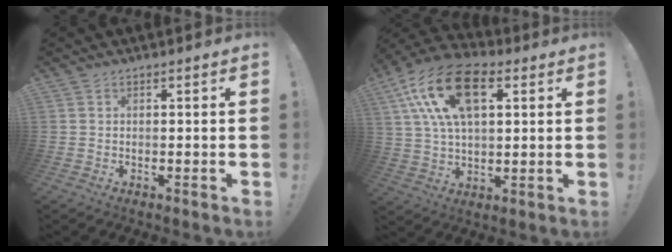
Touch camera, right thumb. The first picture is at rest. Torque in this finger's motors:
{"motor_torque": [1.48, 3.53, 0.58, 0.19, 0.17]}